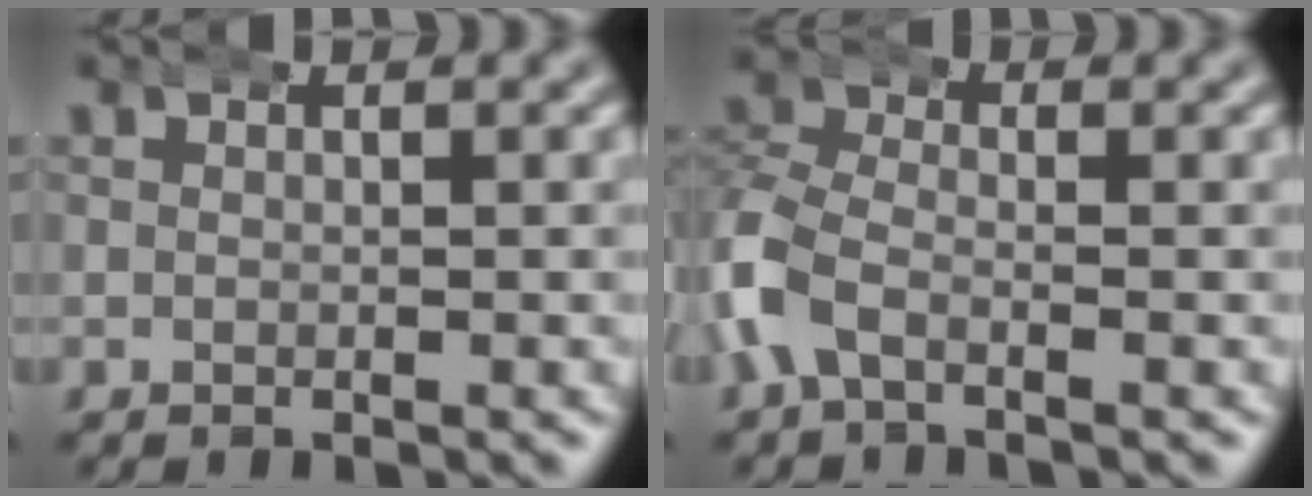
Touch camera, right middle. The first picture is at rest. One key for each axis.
{"total": 3.3, "fx": -1.7, "fy": 2.2, "fz": 1.7, "tx": -0.071, "ty": -0.013, "tz": -0.028}